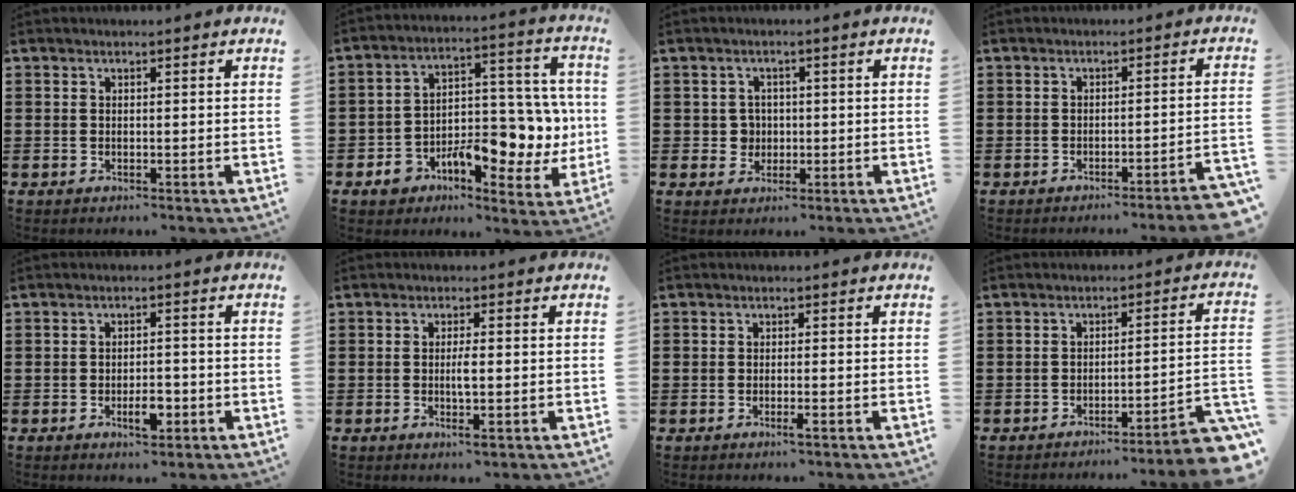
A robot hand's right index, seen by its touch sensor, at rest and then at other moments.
{"total": 11.0, "force": [-3.2, 6.5, 8.2], "torque": [-0.130, 0.017, -0.052]}
{"total": 2.8, "force": [-0.2, 2.6, 1.0], "torque": [-0.028, 0.008, -0.006]}
{"total": 3.0, "force": [-2.5, -0.6, 1.6], "torque": [-0.027, -0.010, -0.049]}
{"total": 4.0, "force": [-1.6, 1.6, 3.2], "torque": [-0.054, 0.006, -0.027]}
{"total": 2.8, "force": [-0.3, 0.5, 2.7], "torque": [-0.049, -0.001, -0.008]}
{"total": 1.4, "force": [-0.8, 0.1, 1.2], "torque": [-0.022, -0.004, -0.013]}
{"total": 4.5, "force": [-3.6, -0.3, 2.8], "torque": [-0.051, -0.024, -0.073]}